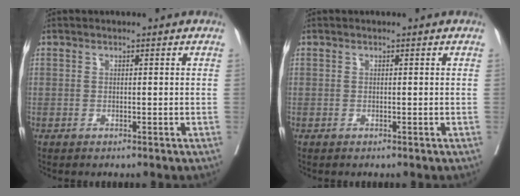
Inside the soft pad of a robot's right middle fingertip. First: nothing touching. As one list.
[{"total": 0.0}]